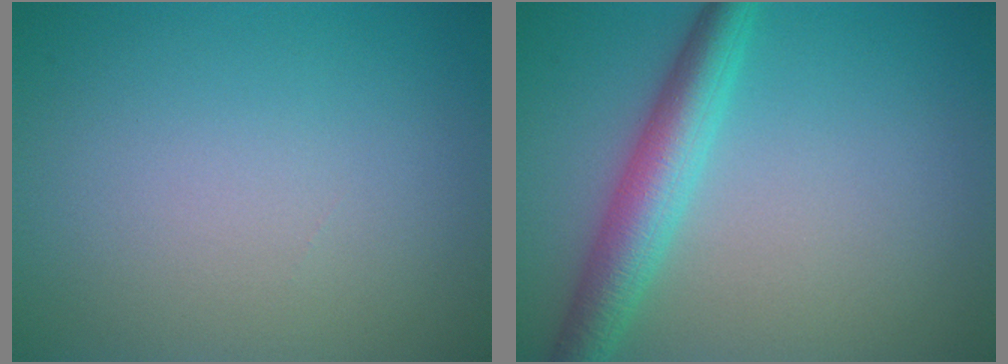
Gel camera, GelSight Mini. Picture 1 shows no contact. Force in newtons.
{"total": 4.7, "press": 4.7, "slide": 0.2}